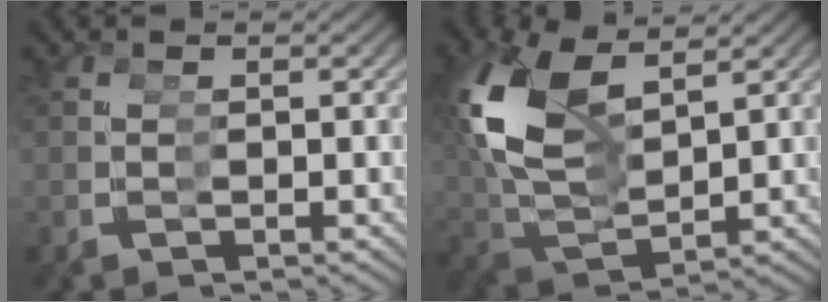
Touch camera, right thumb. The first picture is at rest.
{"total": 9.6, "force": [2.0, 6.6, 6.7], "torque": [-0.167, -0.025, 0.048]}